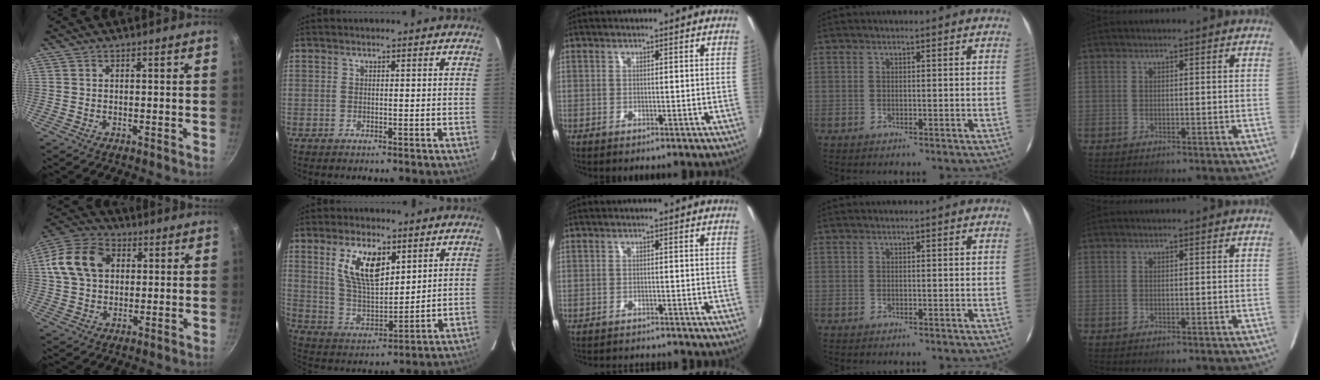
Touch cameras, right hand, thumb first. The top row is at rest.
{"thumb": {"total": 13.3, "force": [3.0, 9.9, 8.3], "torque": [-0.140, 0.016, 0.040]}, "index": {"total": 11.7, "force": [5.4, 5.3, 8.9], "torque": [-0.166, 0.007, 0.113]}, "middle": {"total": 5.6, "force": [-5.3, 1.0, 1.5], "torque": [-0.042, -0.011, -0.078]}}